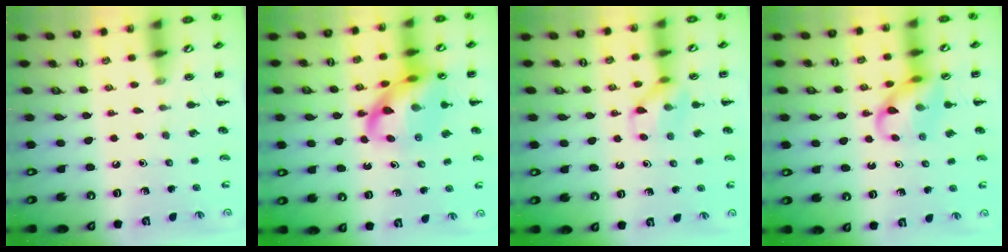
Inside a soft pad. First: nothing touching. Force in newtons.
{"total": 16.4, "press": 16.1, "slide": 3.1}
{"total": 9.6, "press": 9.6, "slide": 0.7}
{"total": 11.6, "press": 11.5, "slide": 1.6}